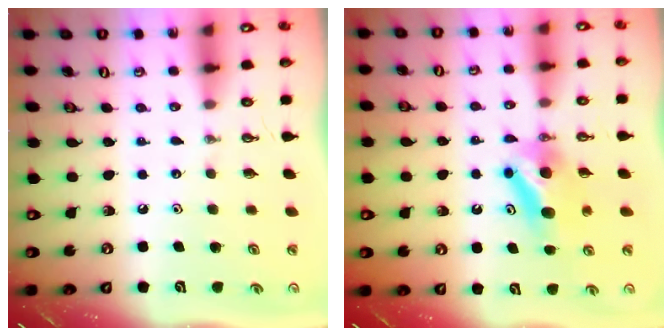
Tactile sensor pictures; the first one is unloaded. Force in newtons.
{"total": 7.7, "press": 6.1, "slide": 4.7}